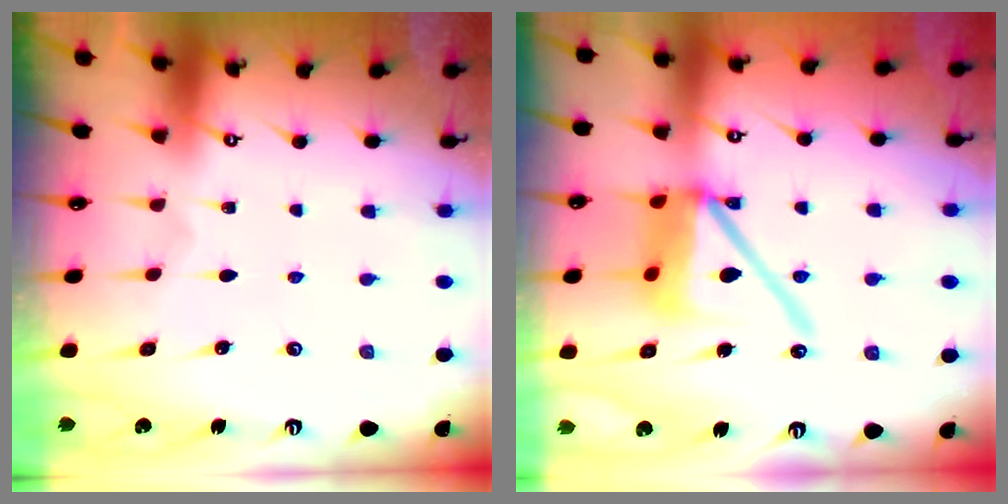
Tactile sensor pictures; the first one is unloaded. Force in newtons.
{"total": 14.9, "press": 14.8, "slide": 2.0}